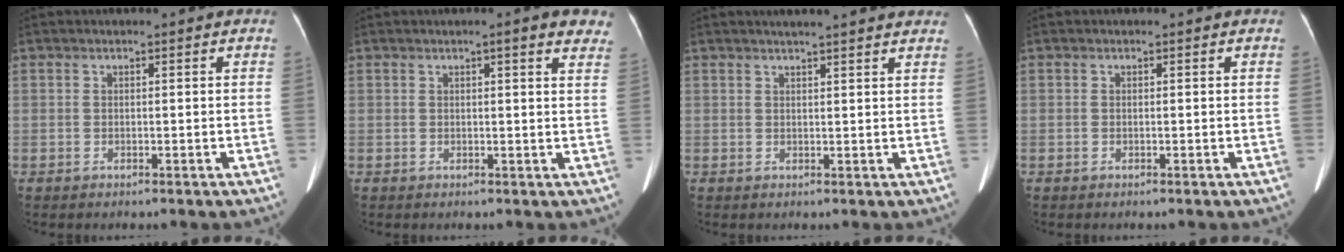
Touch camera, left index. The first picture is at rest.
{"total": 4.9, "force": [3.6, 0.7, 3.4], "torque": [-0.025, 0.004, 0.031]}
{"total": 9.6, "force": [8.5, 0.6, 4.4], "torque": [-0.054, 0.020, 0.089]}
{"total": 0.0}